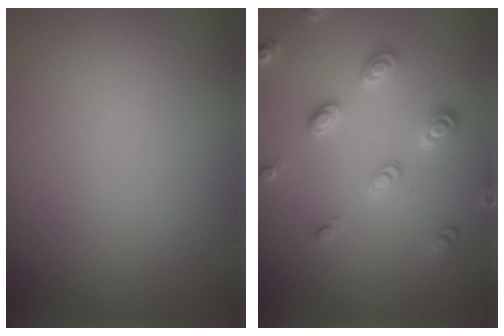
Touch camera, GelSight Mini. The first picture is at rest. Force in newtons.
{"total": 2.9, "press": 2.7, "slide": 1.1}